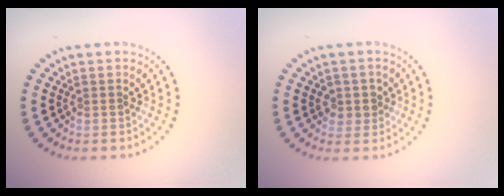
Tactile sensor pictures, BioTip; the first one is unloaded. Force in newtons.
{"total": 1.8, "press": 1.5, "slide": 0.9}